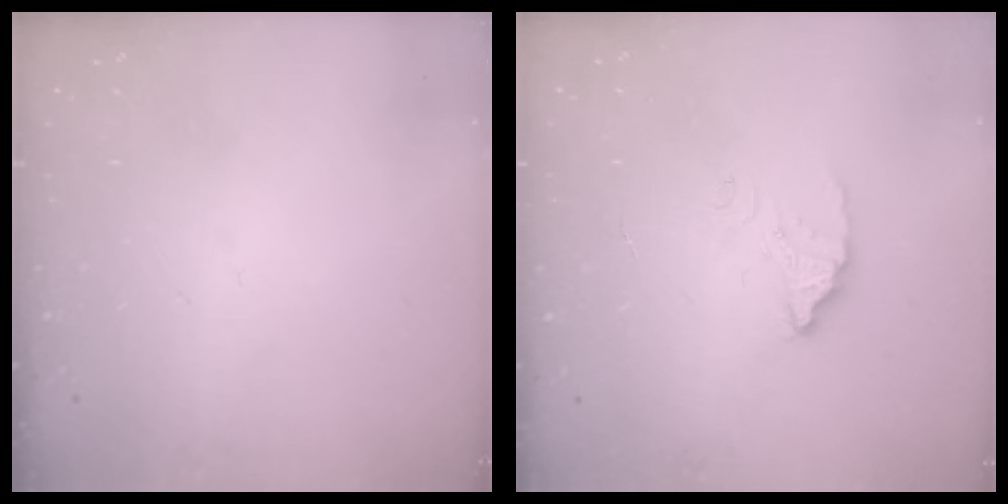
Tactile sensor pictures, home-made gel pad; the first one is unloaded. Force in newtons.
{"total": 2.8, "press": 2.8, "slide": 0.3}